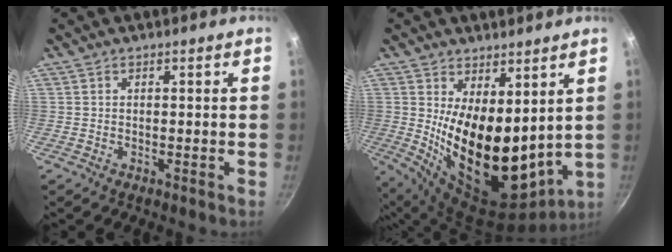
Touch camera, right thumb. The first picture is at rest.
{"total": 19.5, "force": [3.7, 10.0, 16.3], "torque": [-0.228, -0.061, 0.086]}